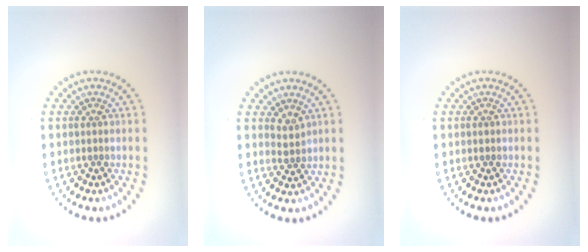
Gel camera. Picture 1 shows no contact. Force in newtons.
{"total": 1.4, "press": 1.0, "slide": 1.0}
{"total": 0.6, "press": 0.6, "slide": 0.1}